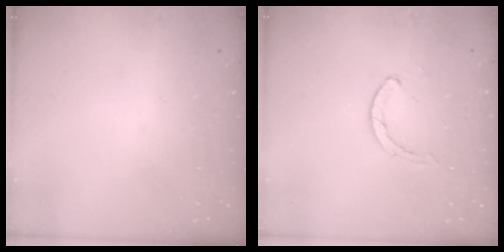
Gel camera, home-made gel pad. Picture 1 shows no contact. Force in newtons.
{"total": 2.3, "press": 2.3, "slide": 0.3}